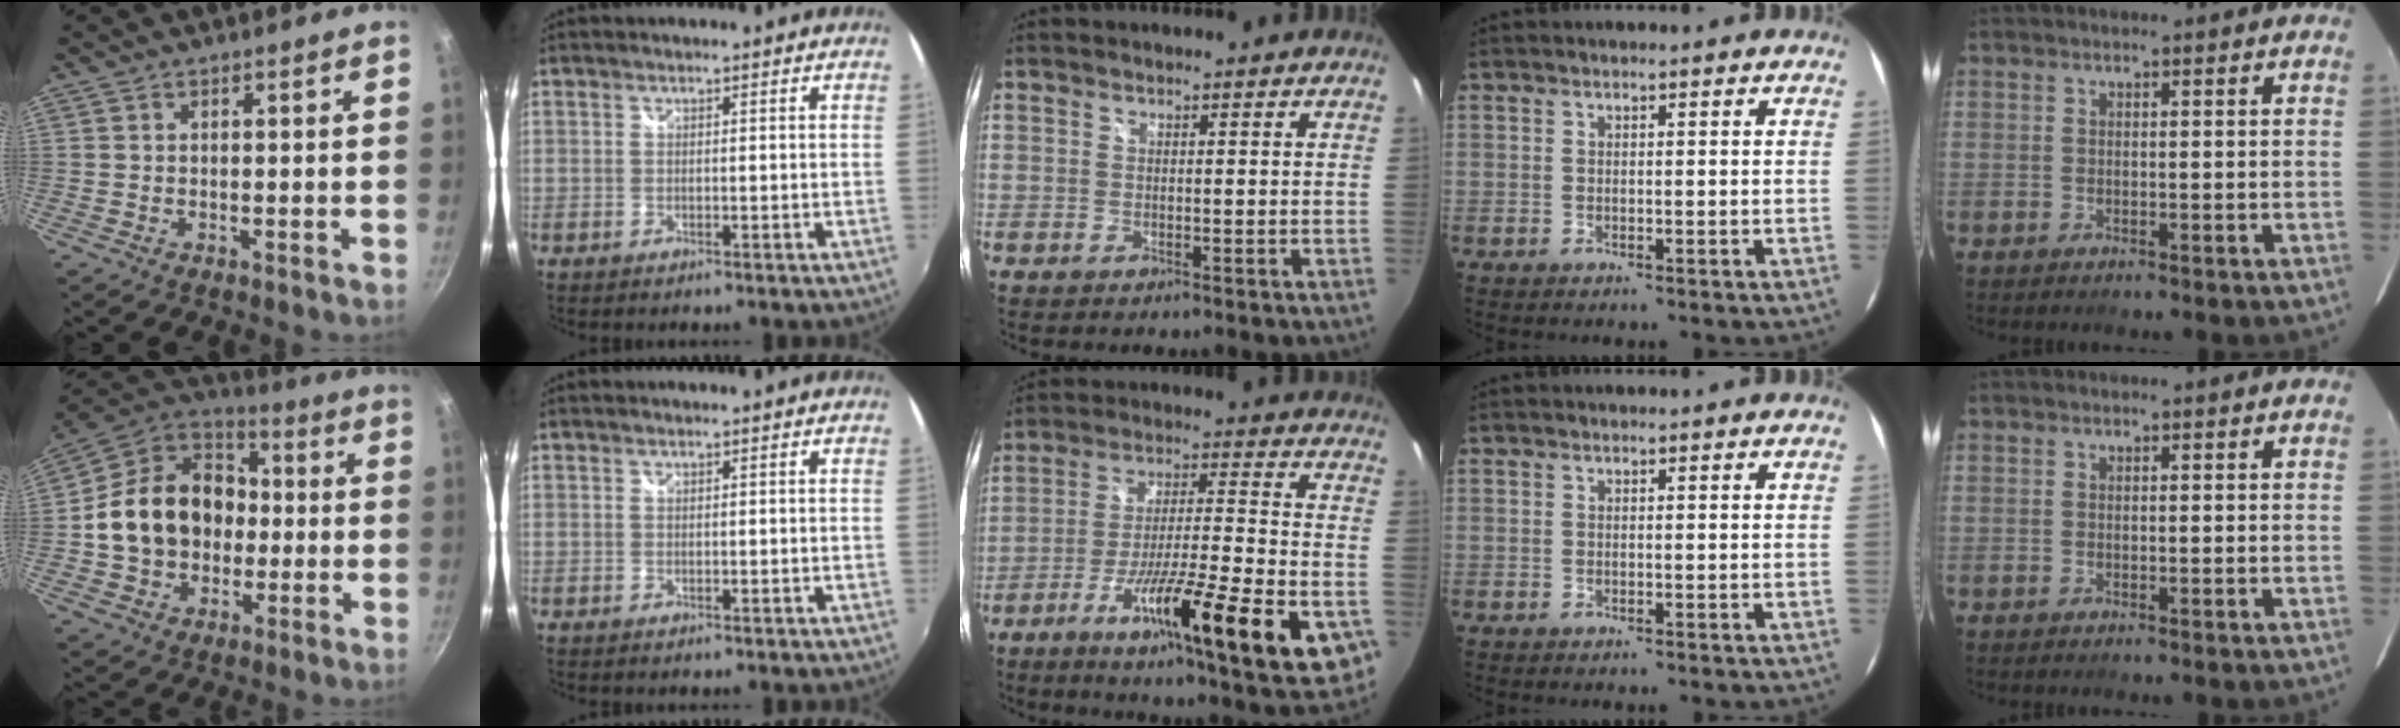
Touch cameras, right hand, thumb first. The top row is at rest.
{"thumb": {"total": 19.6, "force": [-1.0, 15.7, 11.6], "torque": [-0.175, 0.048, -0.023]}, "middle": {"total": 24.9, "force": [-11.7, 3.9, 21.6], "torque": [-0.334, -0.060, -0.183]}}